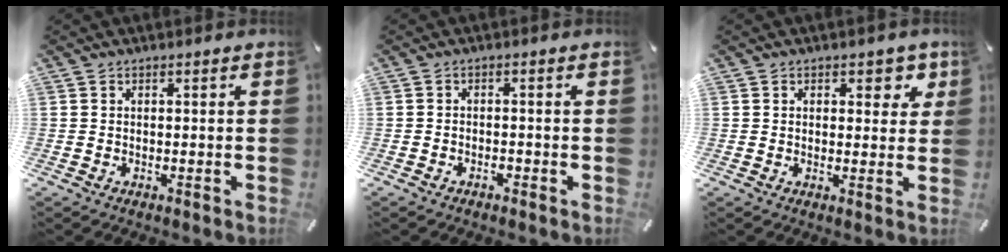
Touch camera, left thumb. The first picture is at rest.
{"total": 1.3, "force": [-1.0, 0.7, 0.5], "torque": [-0.010, 0.003, -0.023]}
{"total": 4.5, "force": [2.1, 2.9, 2.6], "torque": [-0.010, -0.009, 0.027]}